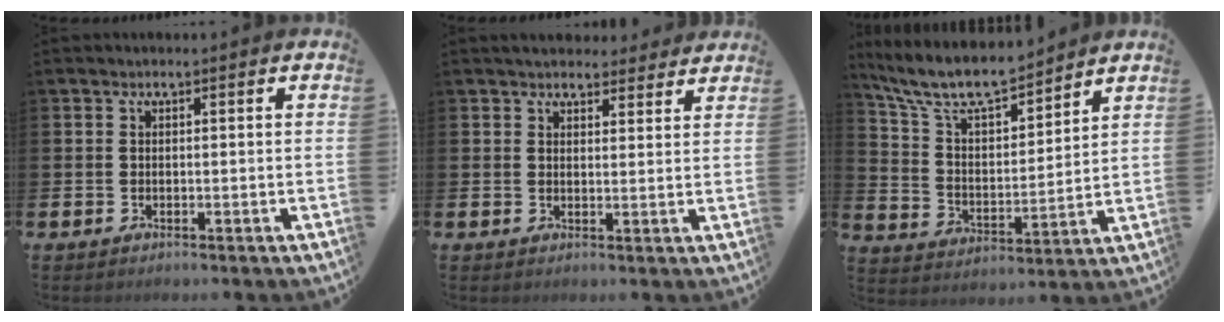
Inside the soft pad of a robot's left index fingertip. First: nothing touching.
{"total": 3.7, "force": [3.6, 0.9, 0.2], "torque": [-0.002, -0.016, 0.065]}
{"total": 9.3, "force": [8.4, 2.1, 3.5], "torque": [-0.109, -0.048, 0.150]}